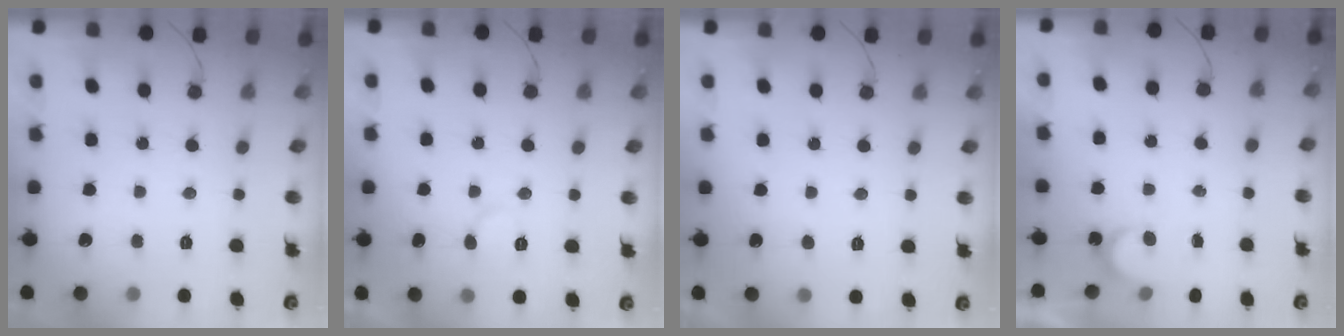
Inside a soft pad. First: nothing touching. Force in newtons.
{"total": 6.6, "press": 6.6, "slide": 0.5}
{"total": 3.3, "press": 3.3, "slide": 0.3}
{"total": 2.8, "press": 2.8, "slide": 0.2}